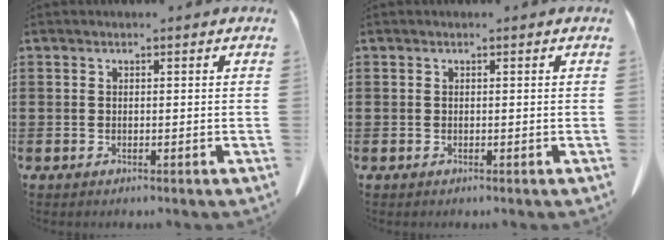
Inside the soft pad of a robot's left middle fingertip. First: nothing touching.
{"total": 0.0}